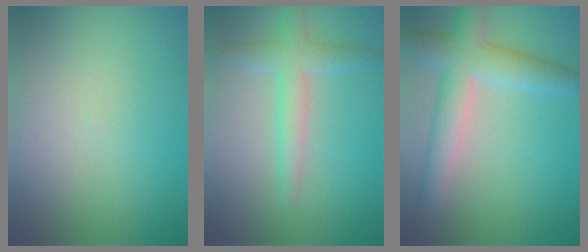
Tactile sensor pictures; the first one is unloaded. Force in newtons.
{"total": 3.1, "press": 3.1, "slide": 0.1}
{"total": 5.6, "press": 5.6, "slide": 0.4}